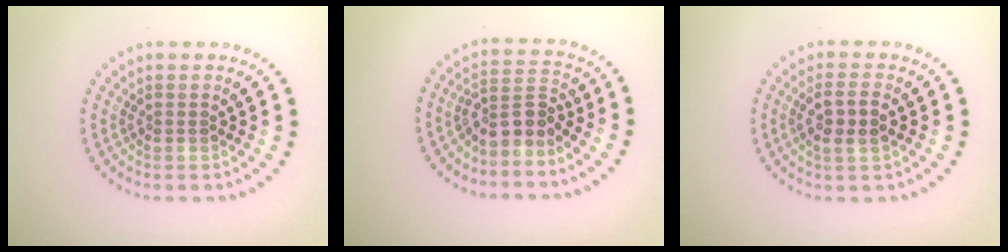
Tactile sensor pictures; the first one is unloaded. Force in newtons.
{"total": 2.9, "press": 2.3, "slide": 1.6}
{"total": 2.6, "press": 2.4, "slide": 0.9}